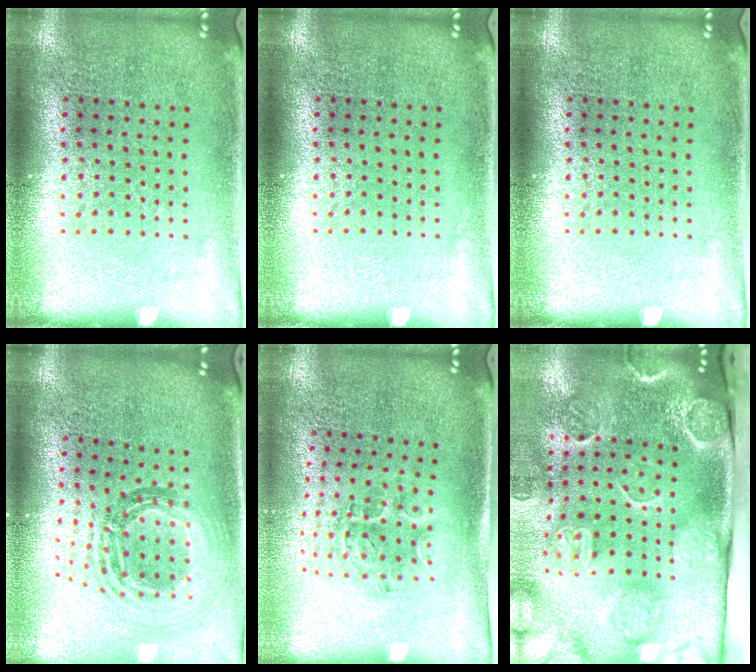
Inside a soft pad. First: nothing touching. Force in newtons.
{"total": 0.0}
{"total": 0.0}
{"total": 1.1, "press": 1.0, "slide": 0.5}
{"total": 1.1, "press": 1.1, "slide": 0.2}
{"total": 4.6, "press": 3.3, "slide": 3.2}